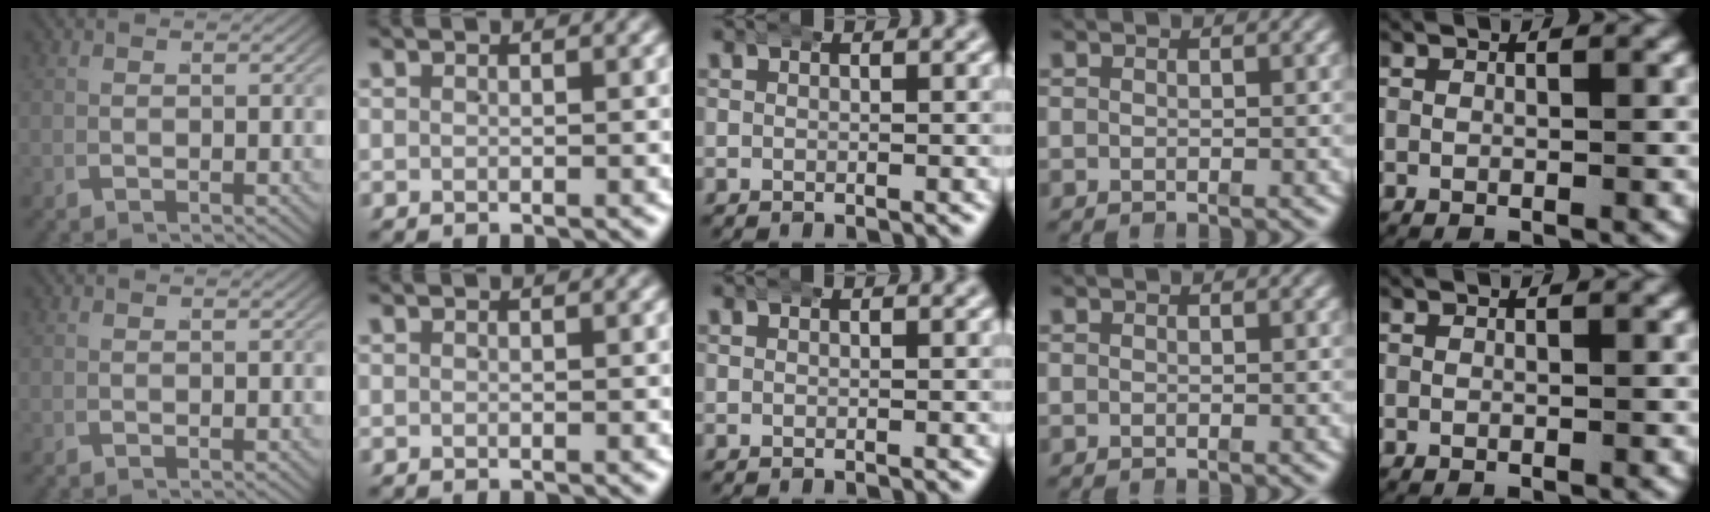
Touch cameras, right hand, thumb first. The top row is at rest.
{}